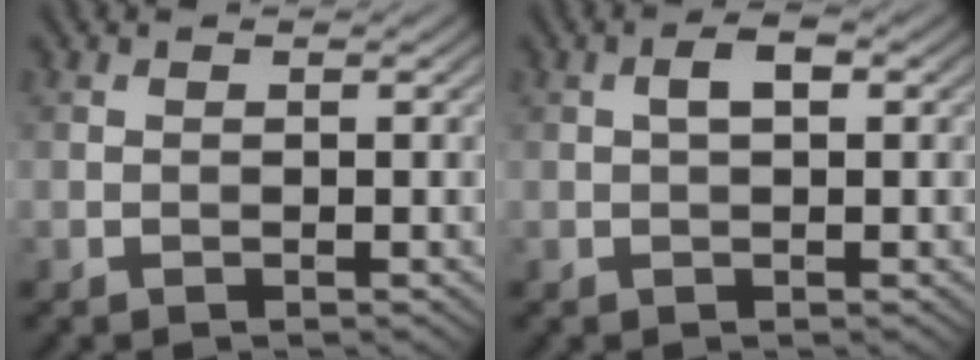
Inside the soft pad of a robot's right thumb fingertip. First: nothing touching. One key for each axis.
{"total": 2.2, "fx": 0.5, "fy": 0.9, "fz": 2.0, "tx": -0.034, "ty": 0.007, "tz": 0.004}